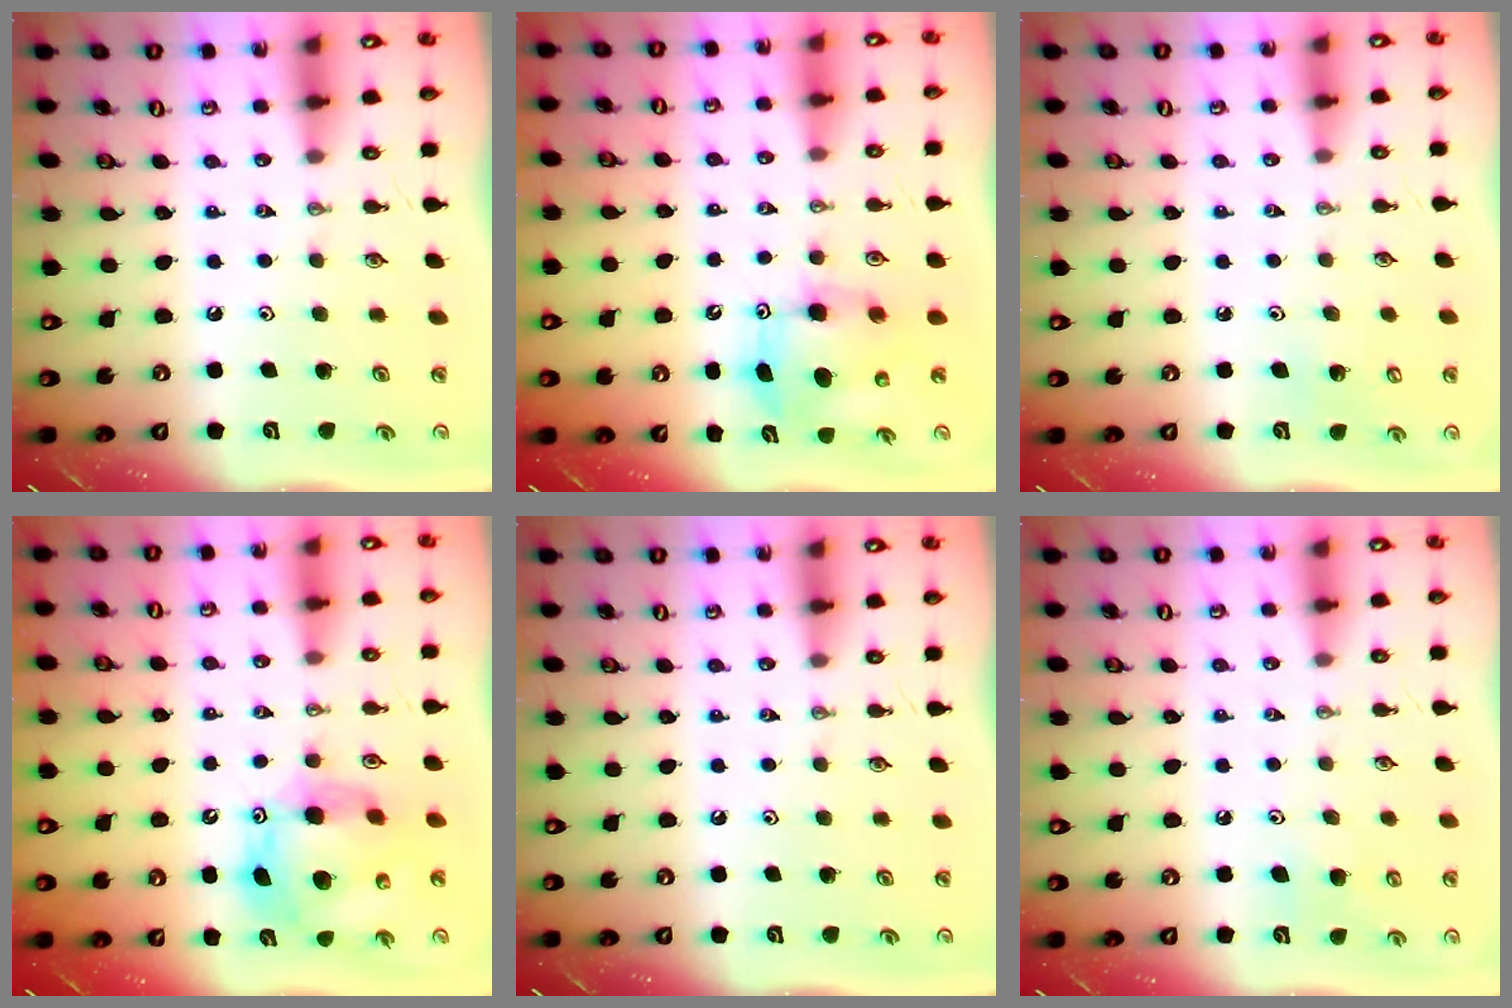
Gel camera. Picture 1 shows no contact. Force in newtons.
{"total": 7.8, "press": 7.5, "slide": 2.0}
{"total": 4.4, "press": 4.3, "slide": 0.8}
{"total": 14.7, "press": 14.6, "slide": 1.6}
{"total": 0.0}
{"total": 7.3, "press": 7.2, "slide": 1.4}